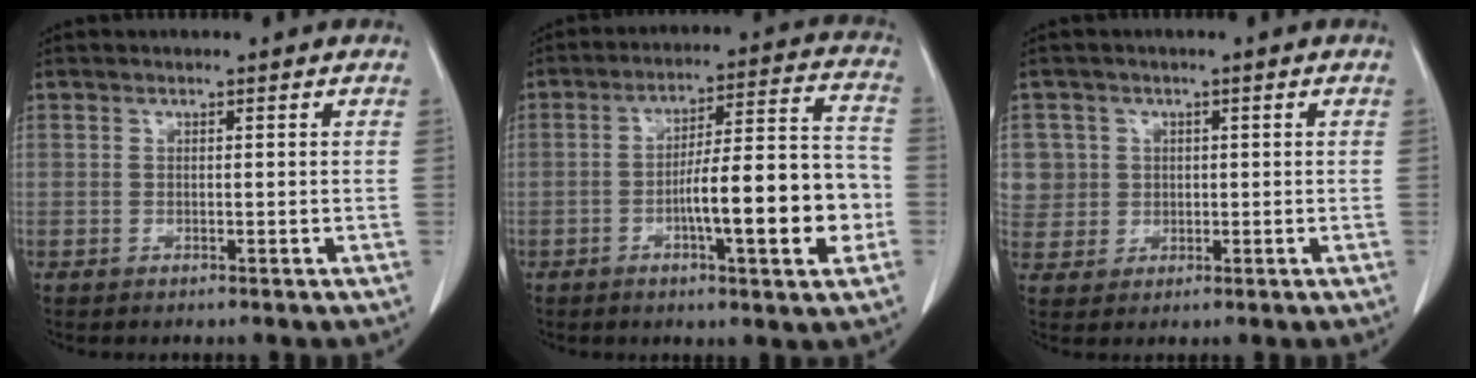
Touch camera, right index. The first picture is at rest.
{"total": 14.7, "force": [-4.0, 2.1, 14.0], "torque": [-0.211, 0.020, -0.056]}
{"total": 5.5, "force": [1.2, 5.4, -0.1], "torque": [0.007, 0.016, 0.031]}